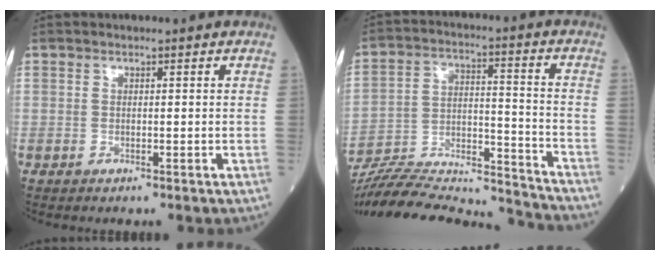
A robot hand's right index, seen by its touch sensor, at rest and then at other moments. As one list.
[{"total": 23.1, "force": [-22.0, 1.6, 6.9], "torque": [-0.134, 0.003, -0.344]}]